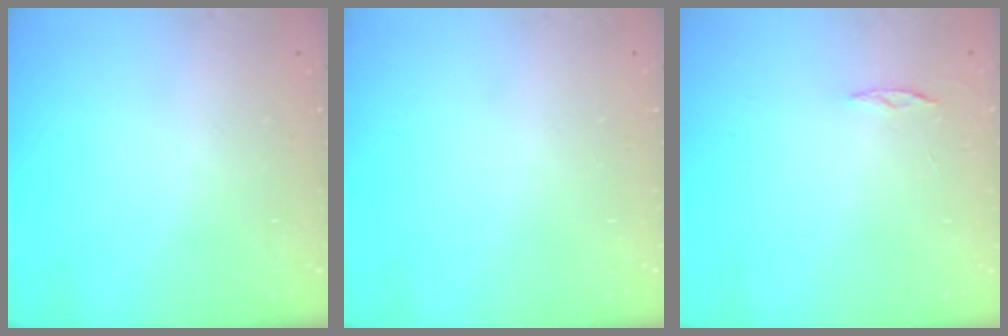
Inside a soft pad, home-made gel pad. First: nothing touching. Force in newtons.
{"total": 0.0}
{"total": 3.1, "press": 3.1, "slide": 0.3}